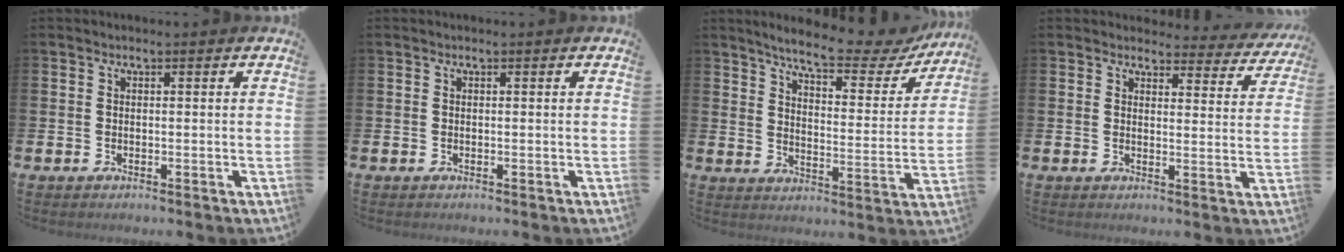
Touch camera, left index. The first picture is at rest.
{"total": 0.0}
{"total": 7.7, "force": [6.8, 1.4, 3.5], "torque": [-0.081, -0.043, 0.110]}
{"total": 3.1, "force": [2.9, 1.0, 0.2], "torque": [-0.005, -0.022, 0.047]}